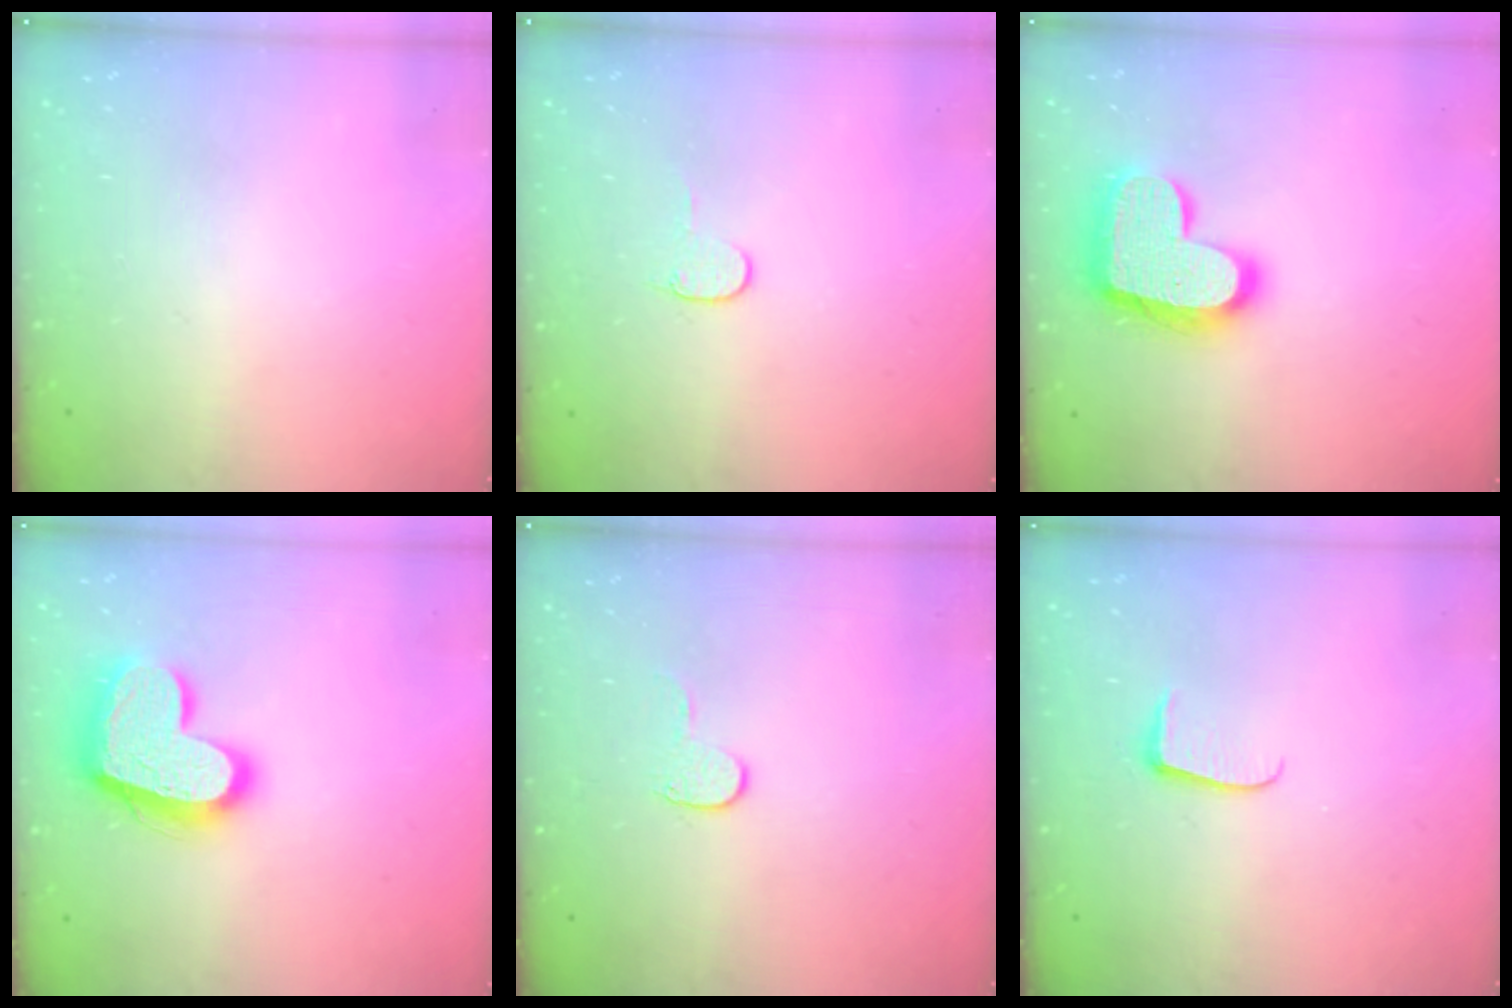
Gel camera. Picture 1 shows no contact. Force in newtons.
{"total": 4.0, "press": 4.0, "slide": 0.4}
{"total": 18.7, "press": 18.7, "slide": 1.2}
{"total": 18.3, "press": 18.2, "slide": 1.7}
{"total": 4.7, "press": 4.7, "slide": 0.5}
{"total": 4.9, "press": 4.8, "slide": 0.6}